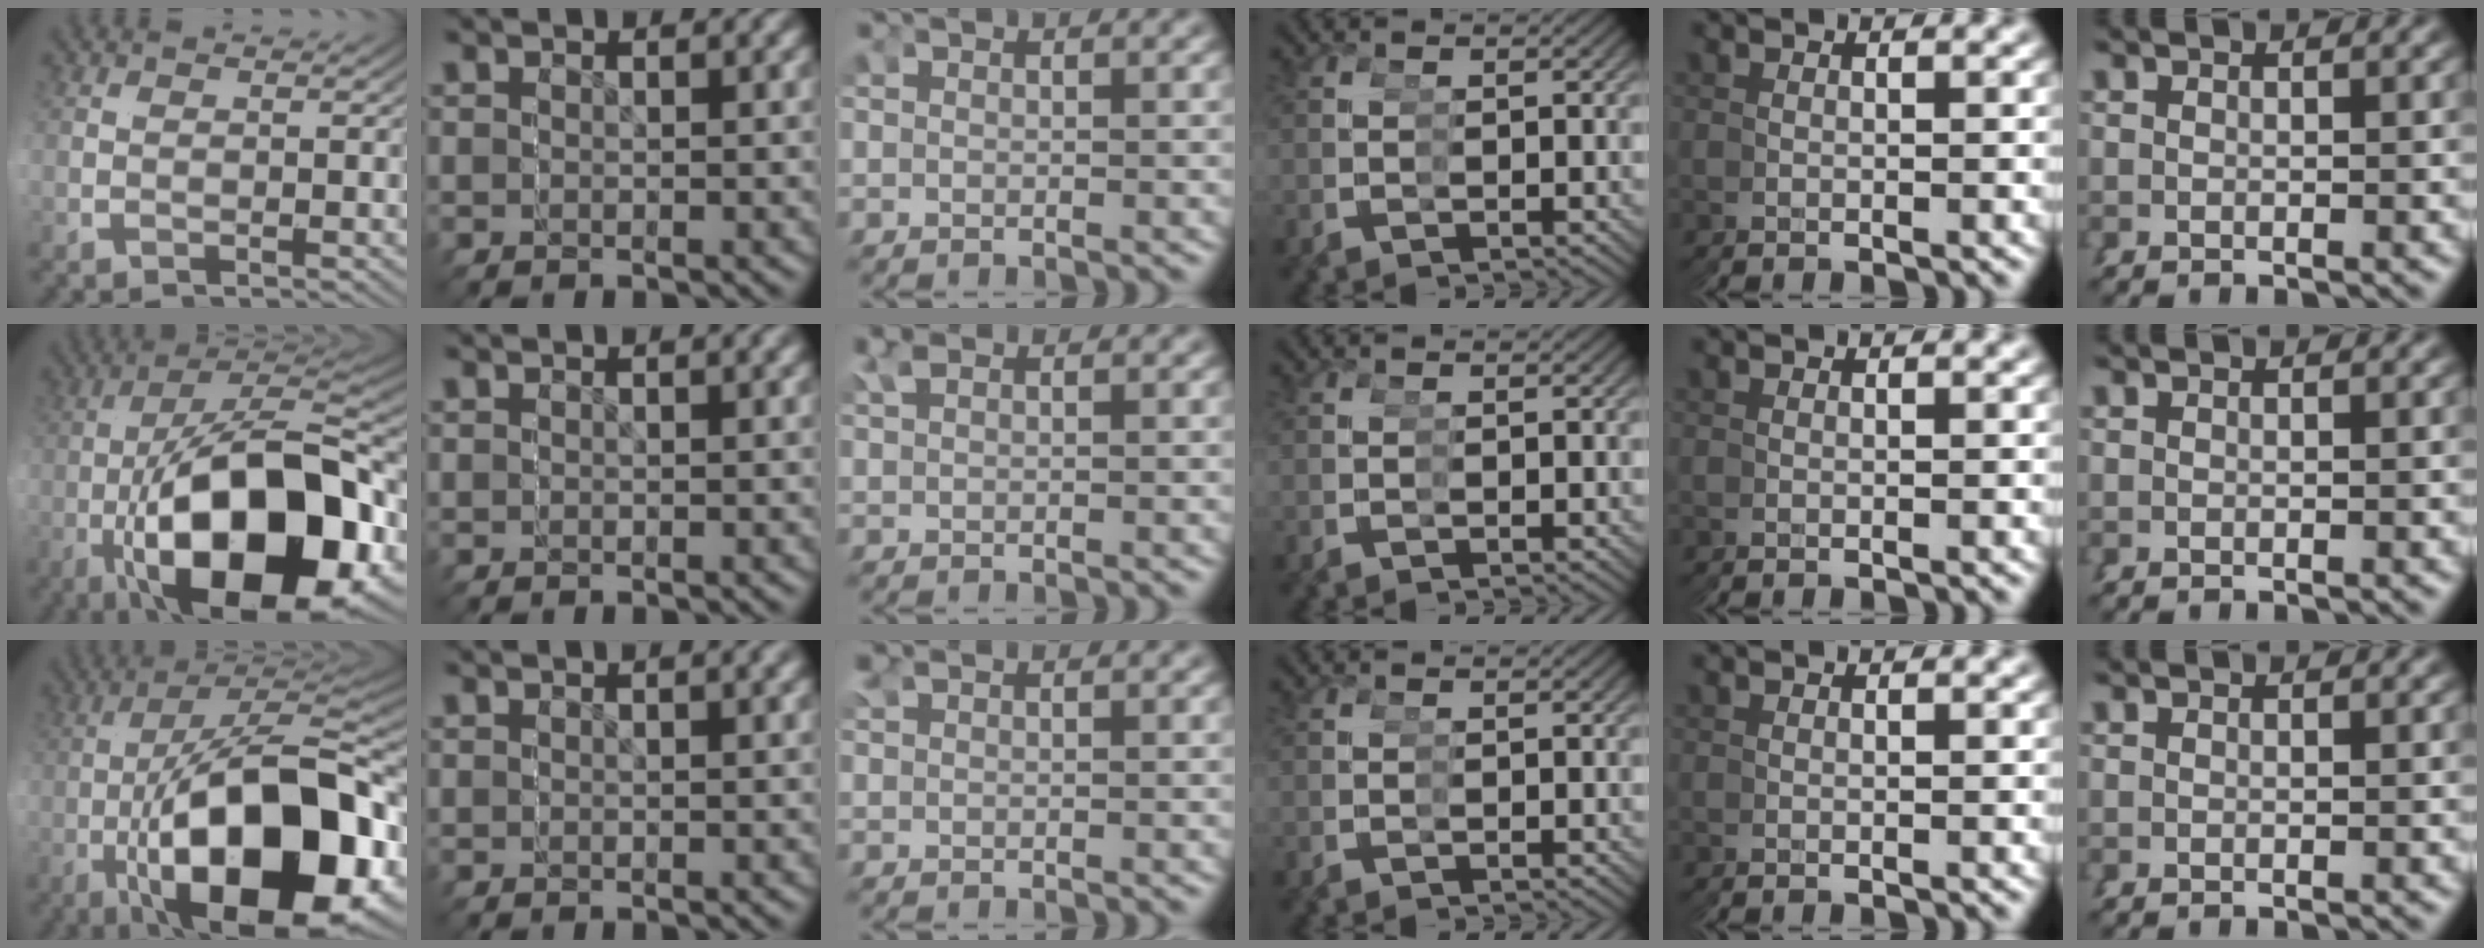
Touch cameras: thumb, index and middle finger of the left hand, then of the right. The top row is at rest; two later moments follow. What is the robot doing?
{"motion": "grasp_and_lifting", "object": "screwdriver"}